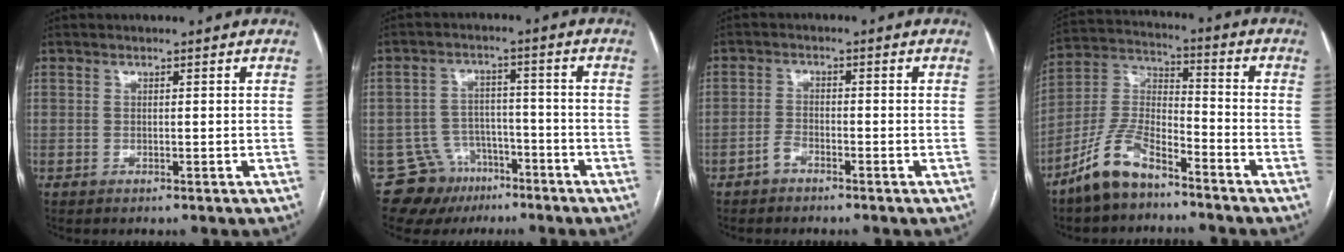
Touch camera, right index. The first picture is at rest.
{"total": 8.2, "force": [-5.2, 6.3, 0.3], "torque": [0.000, 0.031, -0.074]}
{"total": 1.9, "force": [-1.6, 0.7, 0.8], "torque": [-0.016, 0.004, -0.029]}
{"total": 10.4, "force": [-7.9, 3.5, 5.9], "torque": [-0.134, 0.011, -0.156]}